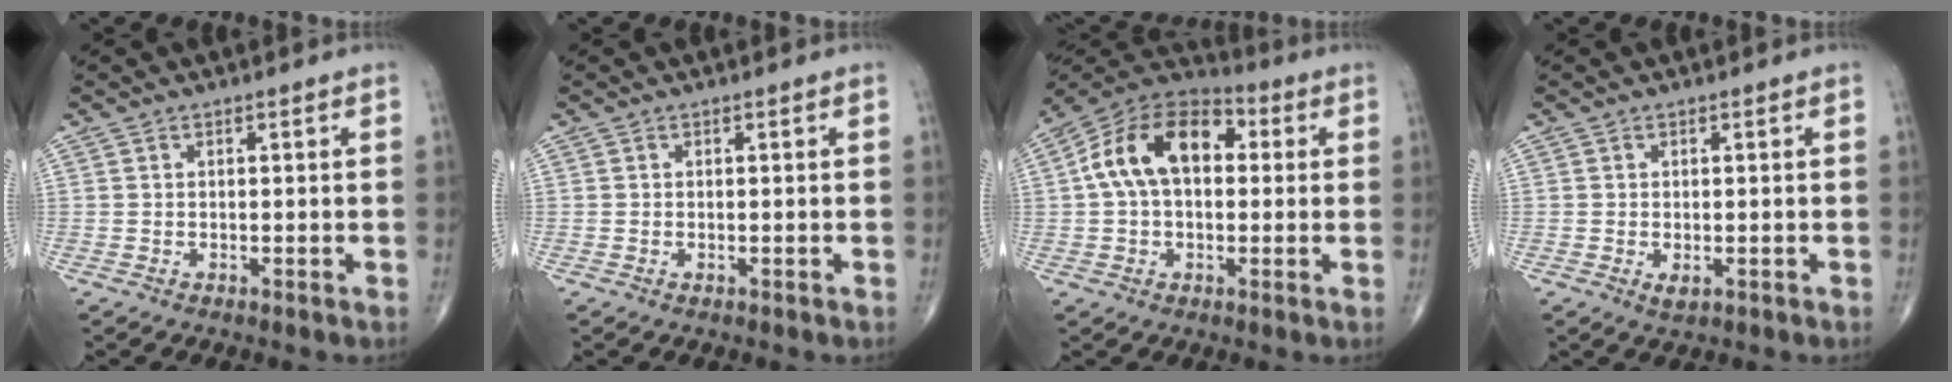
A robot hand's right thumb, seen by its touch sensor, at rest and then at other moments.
{"total": 0.0}
{"total": 15.7, "force": [2.4, 10.0, 12.0], "torque": [-0.195, 0.036, 0.028]}
{"total": 1.7, "force": [-0.5, 0.9, 1.4], "torque": [-0.023, -0.003, -0.006]}